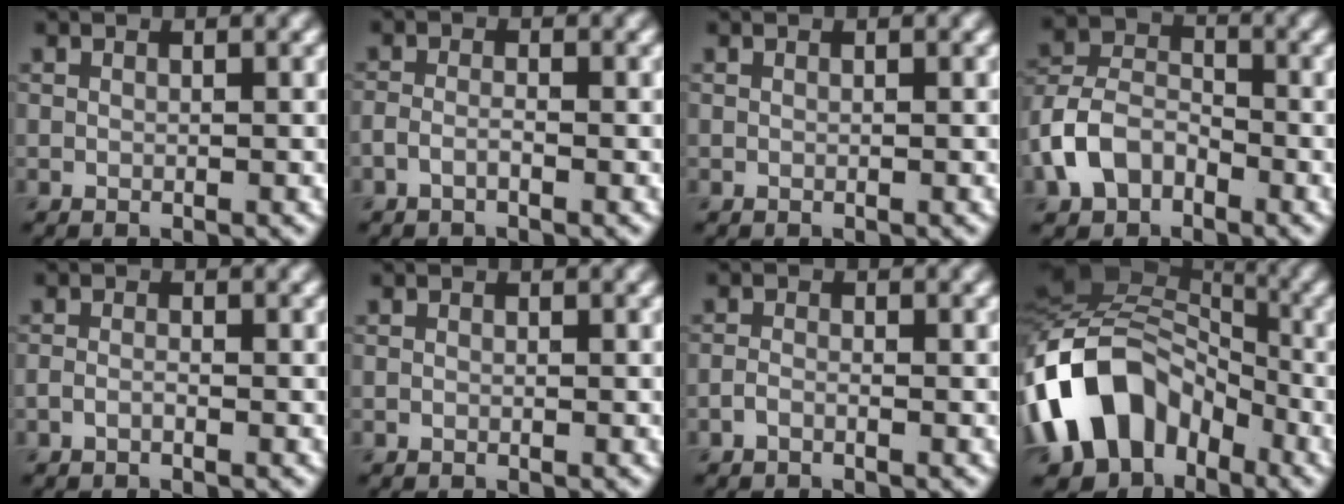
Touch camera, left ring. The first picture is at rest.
{"total": 1.1, "force": [-0.8, 0.4, 0.8], "torque": [-0.019, 0.001, -0.018]}
{"total": 0.0}
{"total": 5.2, "force": [-2.7, 3.5, 2.8], "torque": [-0.057, 0.006, -0.060]}
{"total": 0.8, "force": [-0.5, 0.2, 0.5], "torque": [-0.012, 0.000, -0.012]}
{"total": 0.0}
{"total": 0.9, "force": [-0.7, 0.4, 0.5], "torque": [-0.012, 0.000, -0.016]}
{"total": 13.7, "force": [-4.9, 9.8, 8.2], "torque": [-0.153, 0.006, -0.106]}